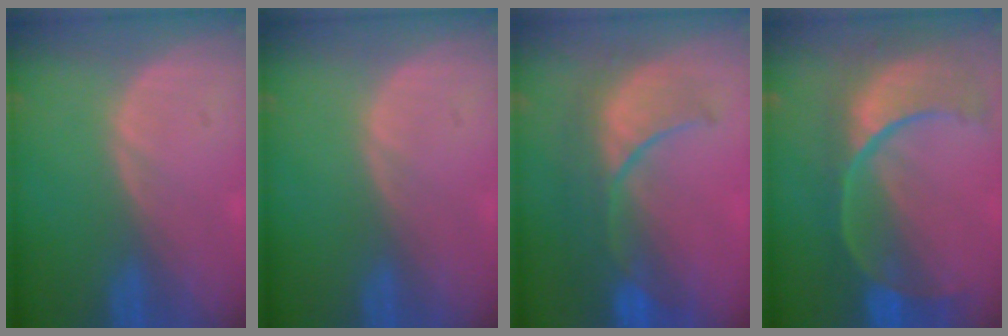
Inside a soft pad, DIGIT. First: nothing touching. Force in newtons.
{"total": 0.0}
{"total": 10.4, "press": 9.2, "slide": 5.0}
{"total": 12.1, "press": 9.8, "slide": 7.2}